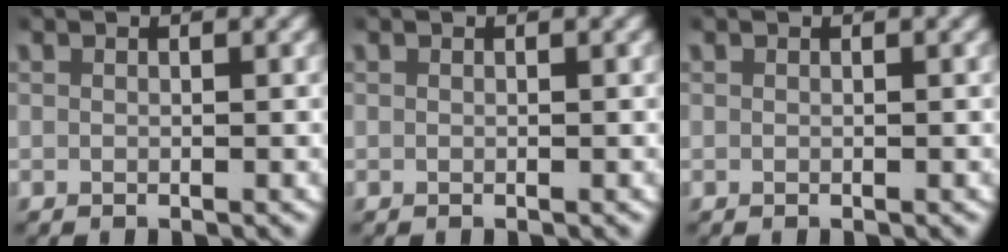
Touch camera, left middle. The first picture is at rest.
{"total": 0.0}
{"total": 0.0}